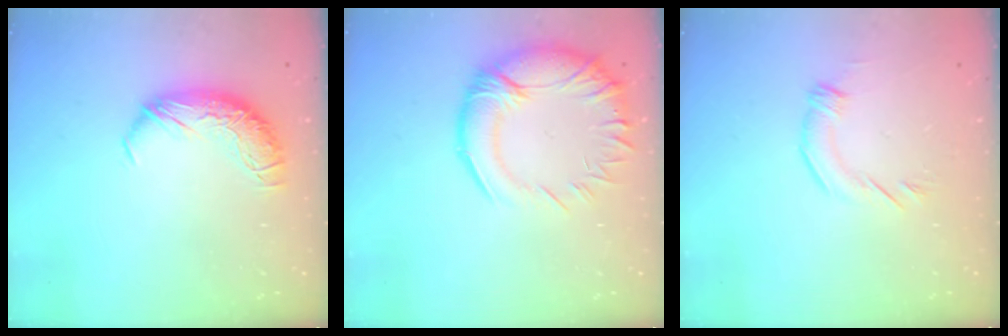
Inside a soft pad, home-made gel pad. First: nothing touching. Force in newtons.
{"total": 7.5, "press": 6.3, "slide": 4.0}
{"total": 2.4, "press": 2.1, "slide": 1.0}